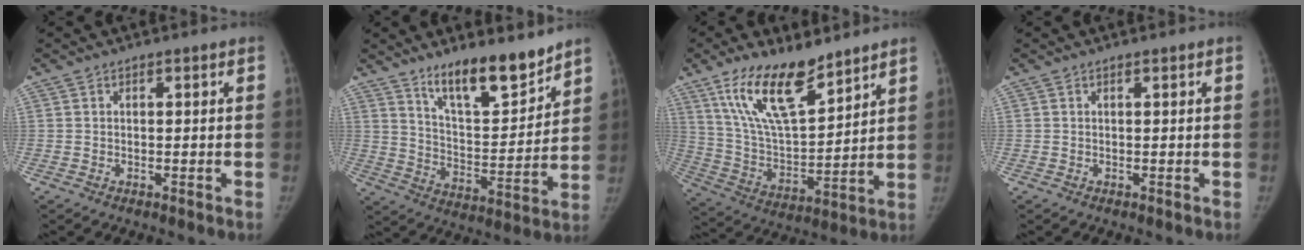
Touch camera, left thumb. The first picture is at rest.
{"total": 14.0, "force": [10.9, 4.0, 7.8], "torque": [-0.095, -0.084, 0.189]}
{"total": 17.1, "force": [11.4, 6.3, 11.2], "torque": [-0.172, -0.061, 0.224]}
{"total": 0.0}